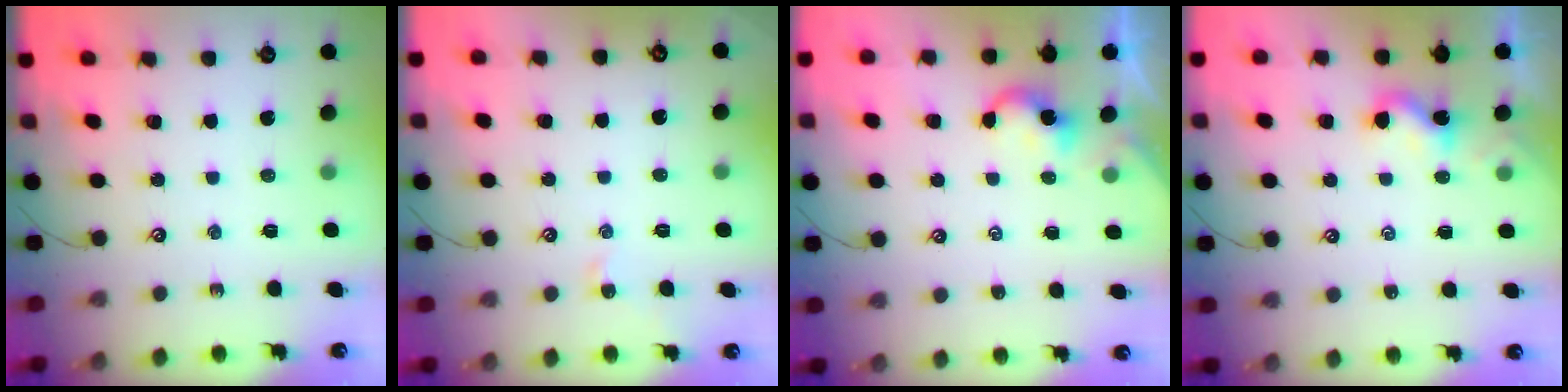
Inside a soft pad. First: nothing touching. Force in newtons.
{"total": 0.5, "press": 0.4, "slide": 0.4}
{"total": 1.6, "press": 1.5, "slide": 0.2}
{"total": 1.3, "press": 1.2, "slide": 0.5}